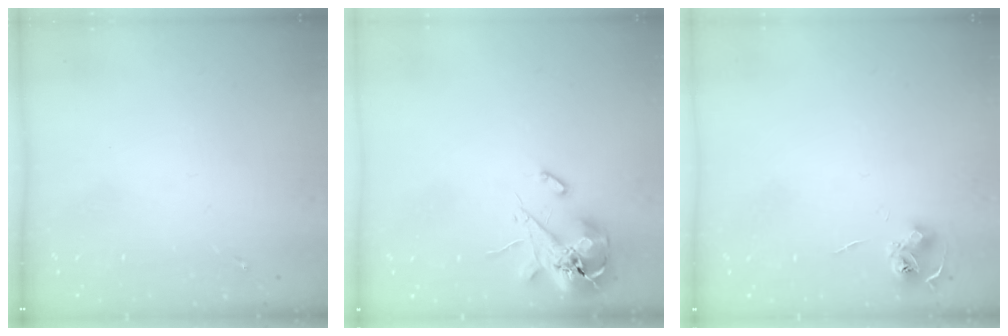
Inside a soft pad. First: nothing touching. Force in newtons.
{"total": 13.0, "press": 12.8, "slide": 2.1}
{"total": 6.8, "press": 6.8, "slide": 0.7}